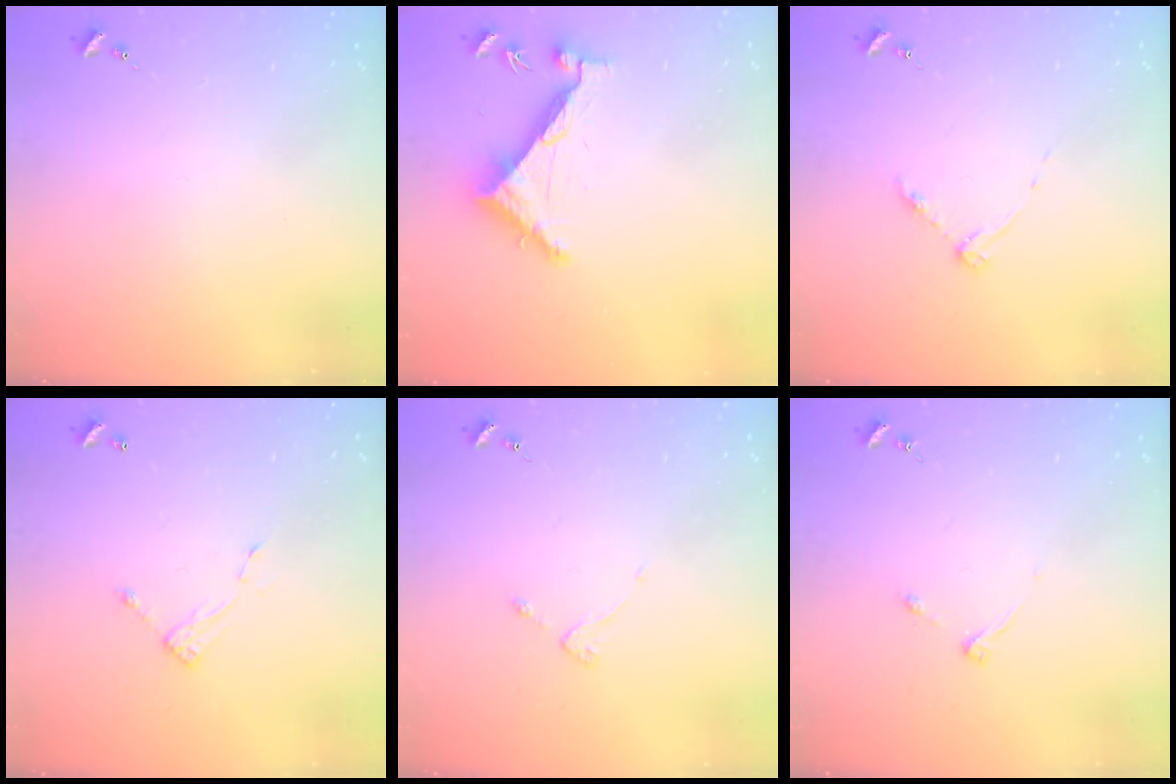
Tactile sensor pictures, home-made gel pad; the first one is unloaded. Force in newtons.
{"total": 7.2, "press": 7.2, "slide": 0.3}
{"total": 3.3, "press": 3.3, "slide": 0.5}
{"total": 5.0, "press": 4.9, "slide": 0.2}
{"total": 2.2, "press": 2.1, "slide": 0.4}
{"total": 3.9, "press": 3.8, "slide": 0.6}